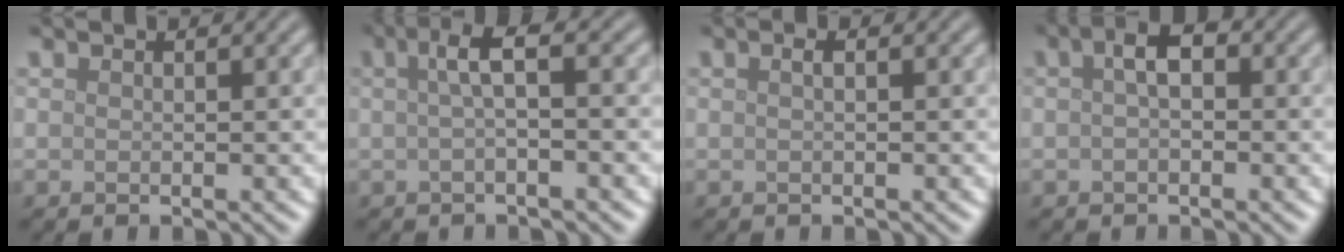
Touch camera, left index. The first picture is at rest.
{"total": 2.9, "force": [0.4, 0.6, 2.8], "torque": [-0.049, 0.011, 0.002]}
{"total": 0.8, "force": [0.2, 0.2, 0.7], "torque": [-0.015, 0.005, 0.004]}
{"total": 2.4, "force": [0.3, 1.2, 2.1], "torque": [-0.036, 0.008, -0.002]}